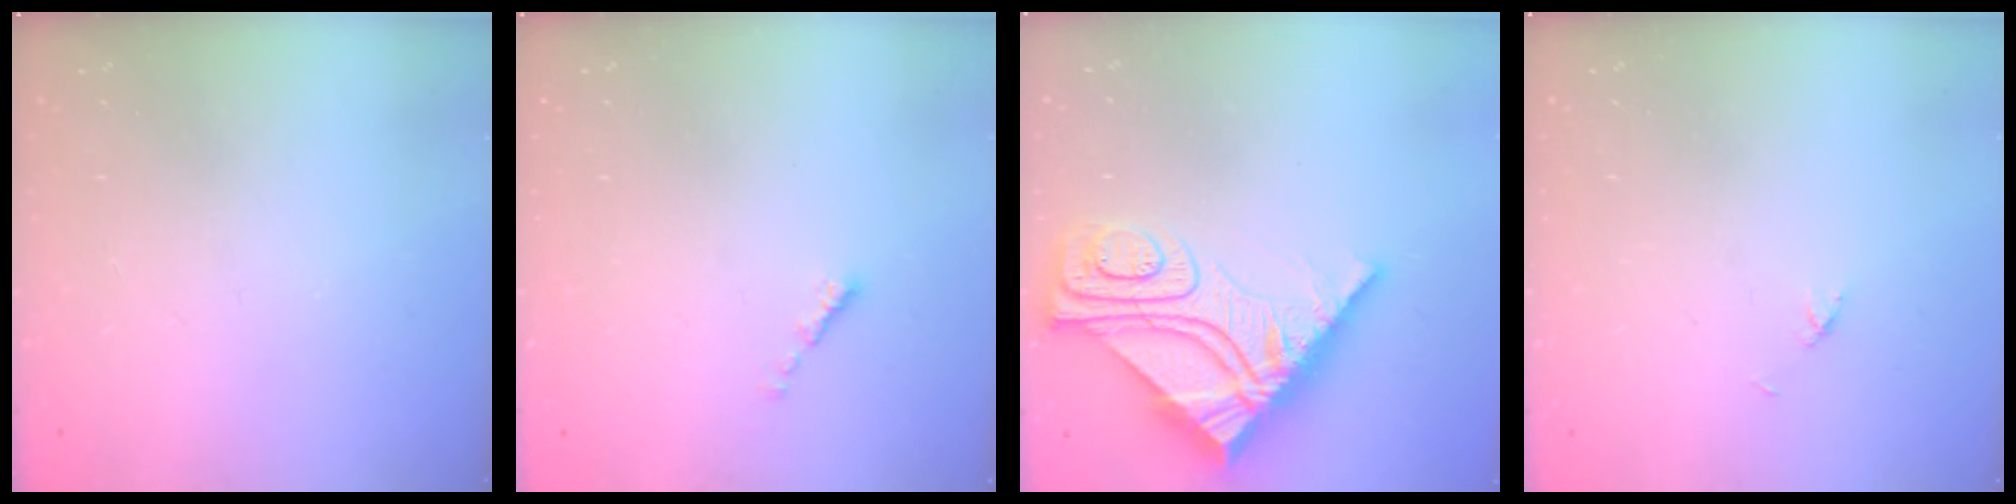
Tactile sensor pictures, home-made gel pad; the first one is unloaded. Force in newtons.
{"total": 0.0}
{"total": 15.8, "press": 15.7, "slide": 1.6}
{"total": 2.1, "press": 2.1, "slide": 0.3}